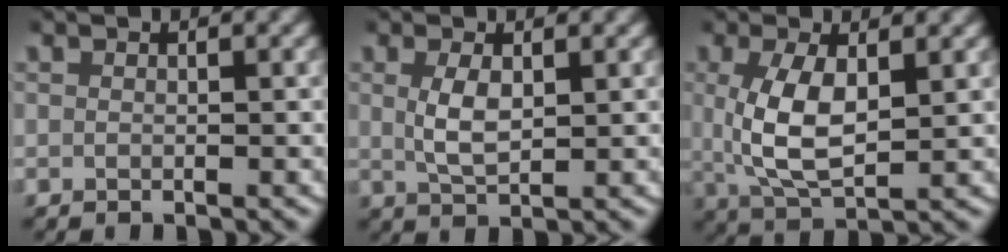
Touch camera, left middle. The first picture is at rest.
{"total": 2.7, "force": [0.6, 1.1, 2.4], "torque": [-0.053, -0.006, 0.019]}
{"total": 5.8, "force": [0.7, 2.9, 5.0], "torque": [-0.106, -0.007, 0.022]}